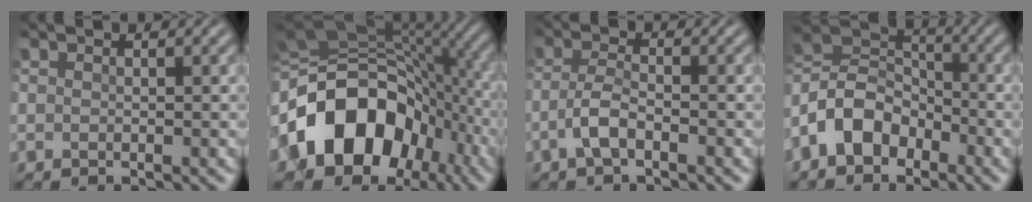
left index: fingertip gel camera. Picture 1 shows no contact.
{"total": 13.6, "force": [-4.3, 10.1, 8.1], "torque": [-0.150, 0.006, -0.087]}
{"total": 2.4, "force": [-1.5, 0.6, 1.8], "torque": [-0.042, 0.003, -0.031]}
{"total": 5.7, "force": [-3.6, 3.6, 2.6], "torque": [-0.049, 0.007, -0.079]}